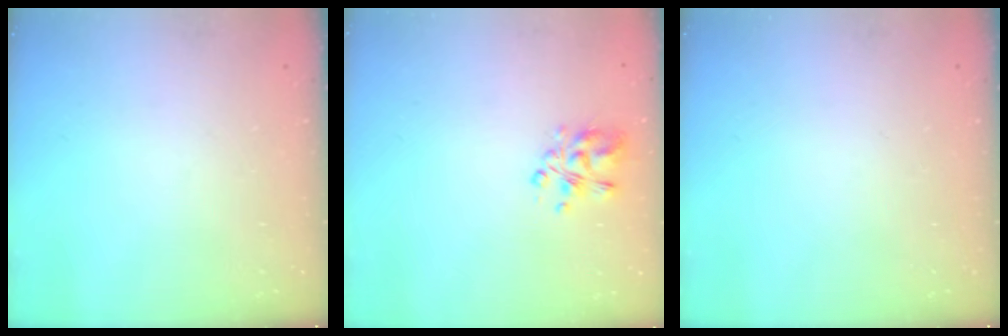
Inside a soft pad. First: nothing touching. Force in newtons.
{"total": 5.7, "press": 5.5, "slide": 1.7}
{"total": 0.0}